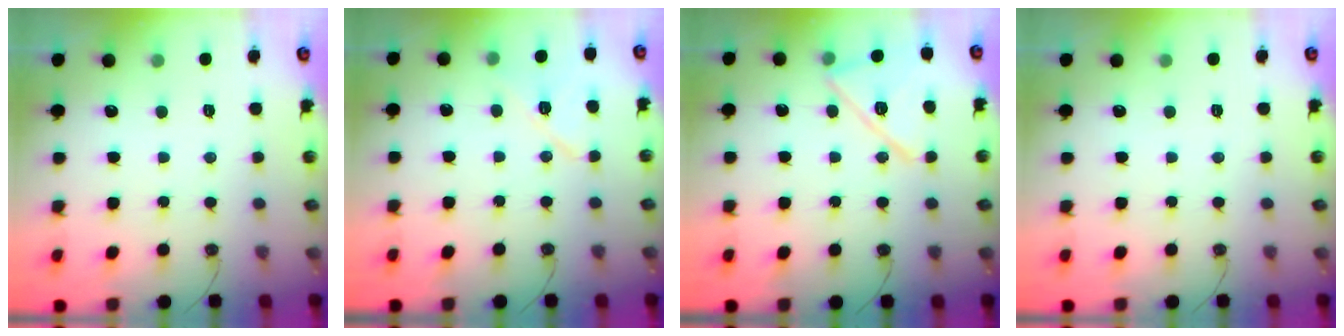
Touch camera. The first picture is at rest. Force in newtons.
{"total": 10.2, "press": 10.2, "slide": 0.9}
{"total": 14.6, "press": 14.6, "slide": 0.4}
{"total": 0.0}